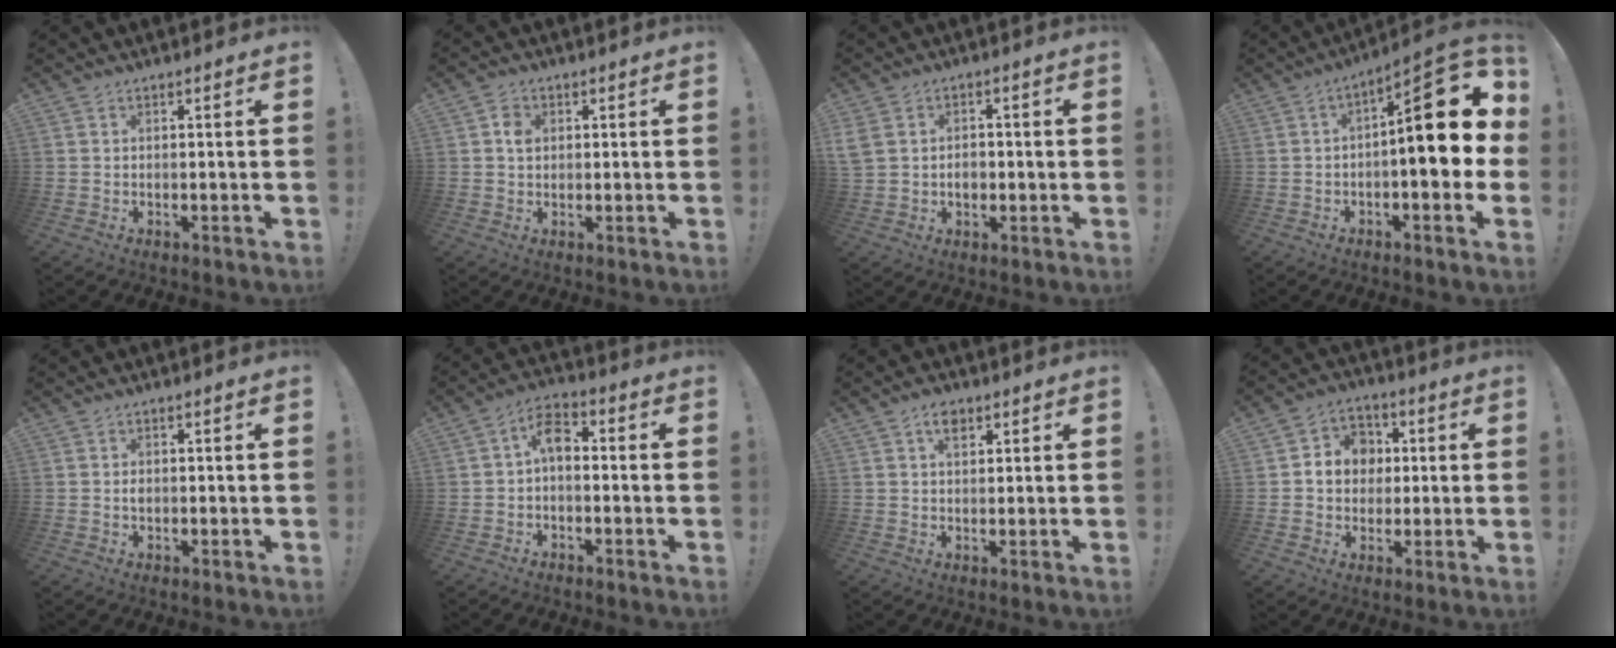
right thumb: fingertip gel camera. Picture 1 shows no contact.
{"total": 3.4, "force": [0.5, 2.8, 1.9], "torque": [-0.023, 0.001, 0.007]}
{"total": 5.6, "force": [-0.3, 4.9, 2.8], "torque": [-0.052, 0.007, -0.004]}
{"total": 18.3, "force": [1.9, 6.3, 17.1], "torque": [-0.220, -0.007, 0.027]}
{"total": 0.9, "force": [-0.3, 0.6, 0.6], "torque": [-0.005, -0.002, -0.008]}
{"total": 6.3, "force": [-0.2, 3.5, 5.2], "torque": [-0.096, 0.007, -0.005]}
{"total": 4.4, "force": [2.3, 2.6, 2.7], "torque": [-0.039, -0.002, 0.038]}
{"total": 9.5, "force": [1.0, 8.7, 3.8], "torque": [-0.055, 0.007, 0.026]}